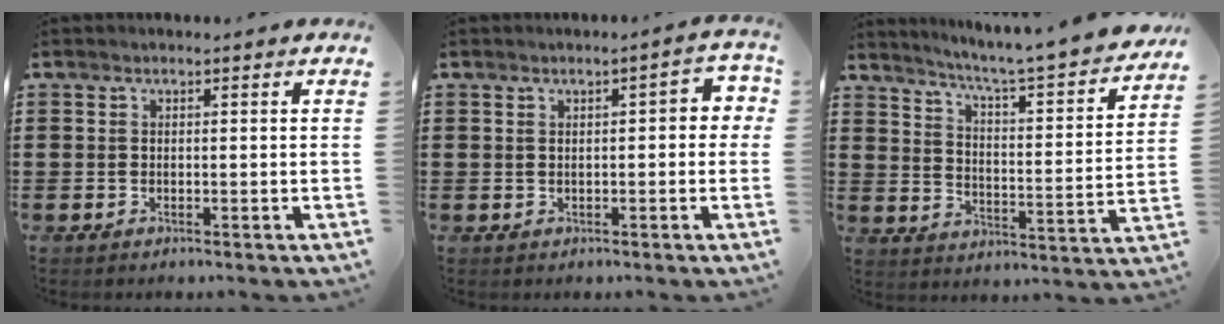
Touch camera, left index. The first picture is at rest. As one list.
[{"total": 2.6, "force": [0.0, 0.8, 2.5], "torque": [-0.037, 0.003, -0.005]}, {"total": 4.8, "force": [4.4, -0.7, 1.8], "torque": [-0.060, -0.044, 0.062]}]